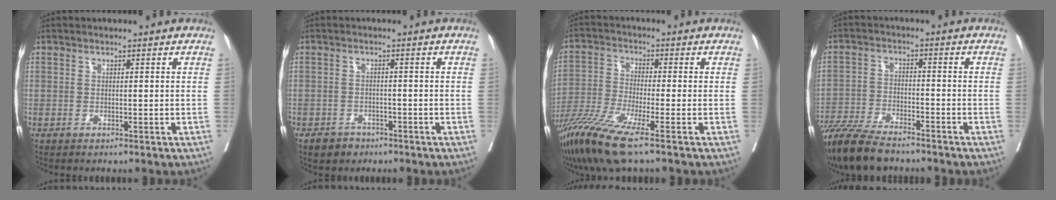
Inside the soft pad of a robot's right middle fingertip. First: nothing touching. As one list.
[{"total": 2.7, "force": [-1.9, 1.9, 0.6], "torque": [-0.012, 0.006, -0.026]}, {"total": 10.8, "force": [-7.0, 0.2, 8.2], "torque": [-0.168, -0.033, -0.136]}, {"total": 12.1, "force": [-10.1, 2.6, 6.1], "torque": [-0.110, -0.029, -0.174]}]